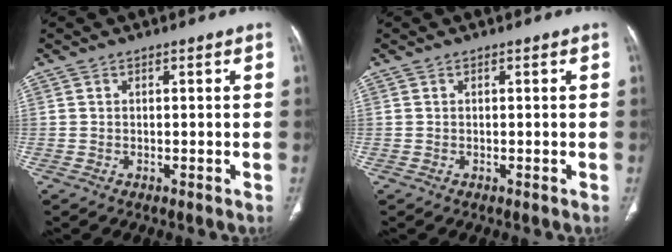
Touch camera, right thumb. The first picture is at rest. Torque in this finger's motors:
{"motor_torque": [-0.18, 0.18, -0.22, 0.13, 0.01]}